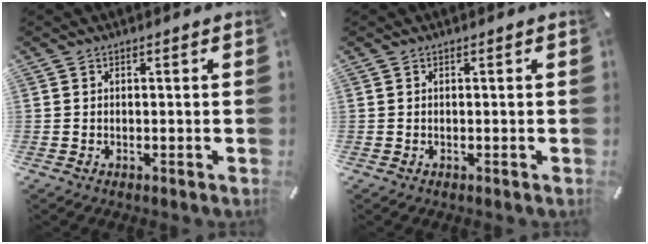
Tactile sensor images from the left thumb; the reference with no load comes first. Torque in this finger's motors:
{"motor_torque": [-0.25, 0.00, 0.04, 0.01, 0.00]}